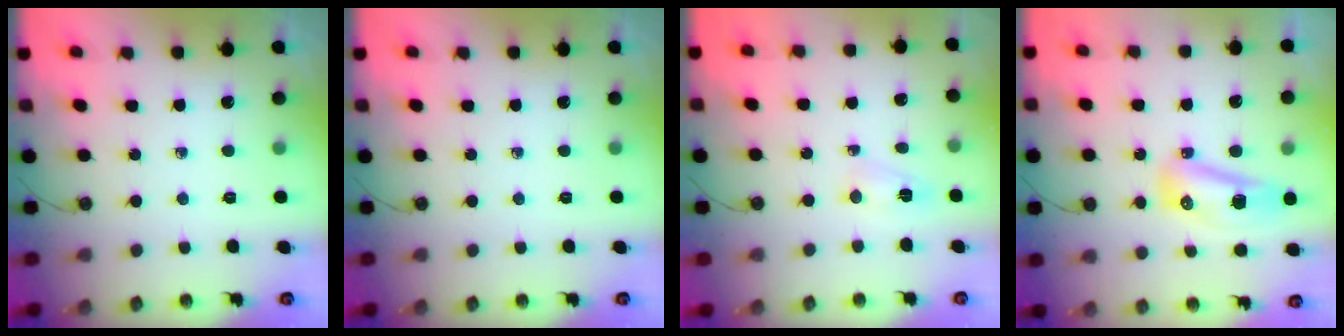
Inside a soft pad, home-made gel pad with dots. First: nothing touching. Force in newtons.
{"total": 0.0}
{"total": 4.0, "press": 3.8, "slide": 1.3}
{"total": 14.8, "press": 11.7, "slide": 8.9}